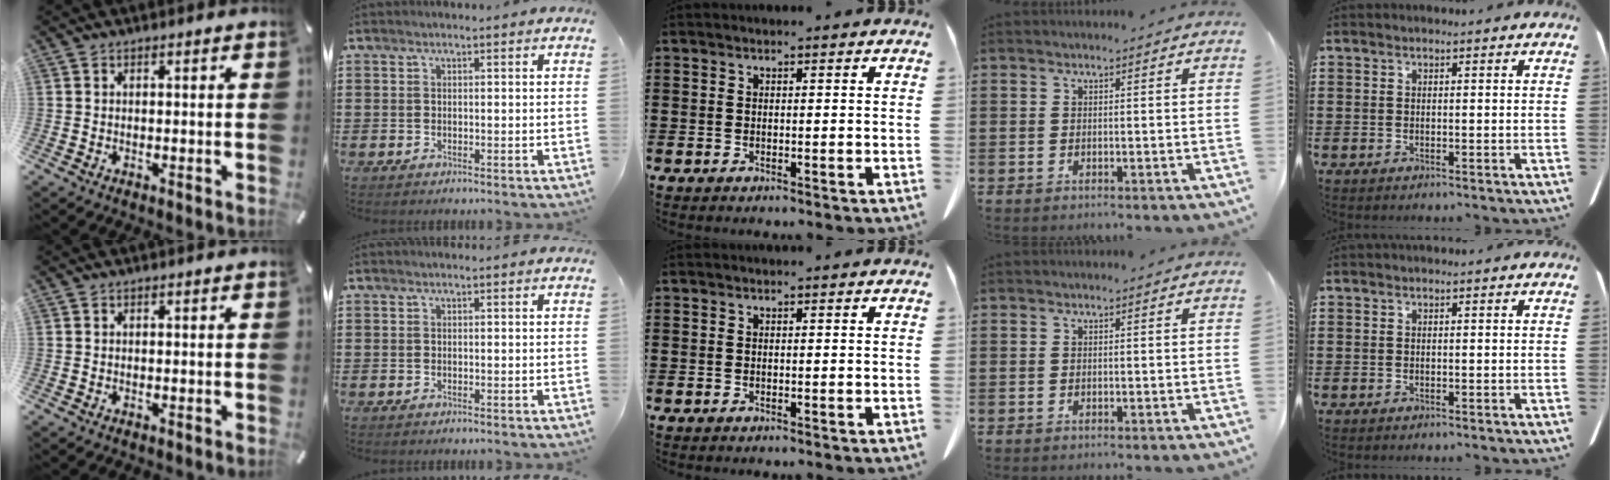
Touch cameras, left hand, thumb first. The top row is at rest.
{}